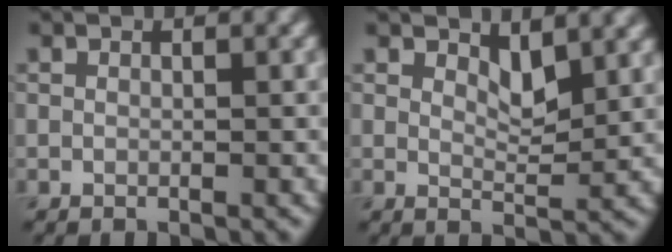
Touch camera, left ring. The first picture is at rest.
{"total": 2.5, "force": [1.6, 0.9, 1.7], "torque": [-0.031, -0.009, 0.028]}